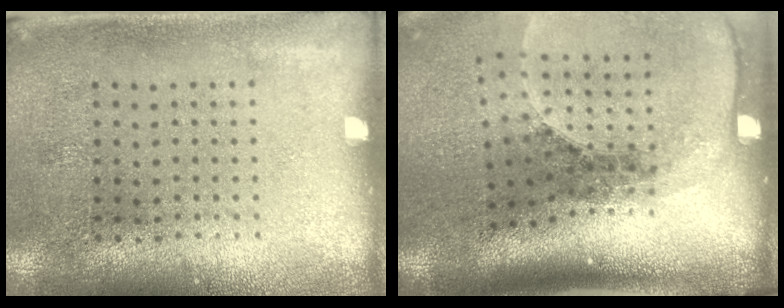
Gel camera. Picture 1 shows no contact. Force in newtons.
{"total": 2.7, "press": 1.9, "slide": 1.9}